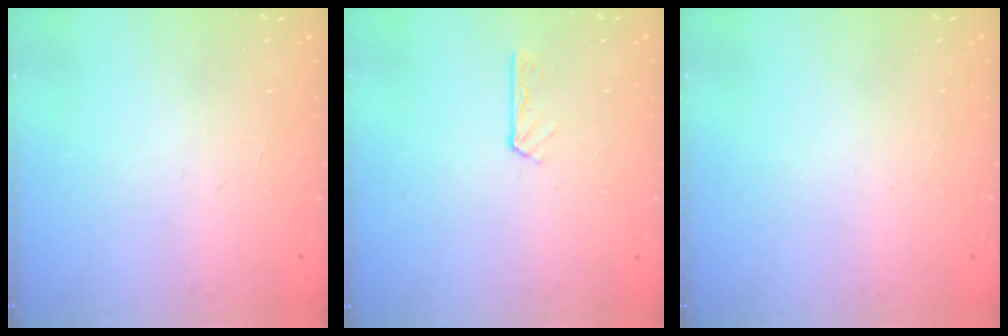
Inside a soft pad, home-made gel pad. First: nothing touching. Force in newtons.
{"total": 2.7, "press": 2.7, "slide": 0.2}
{"total": 0.0}